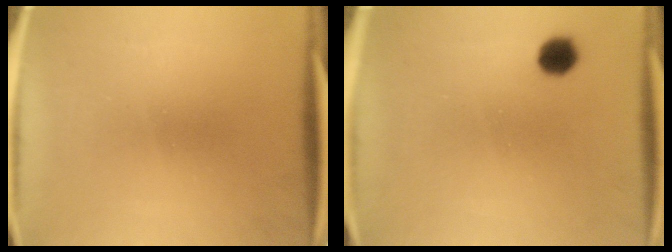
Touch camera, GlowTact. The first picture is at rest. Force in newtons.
{"total": 3.8}